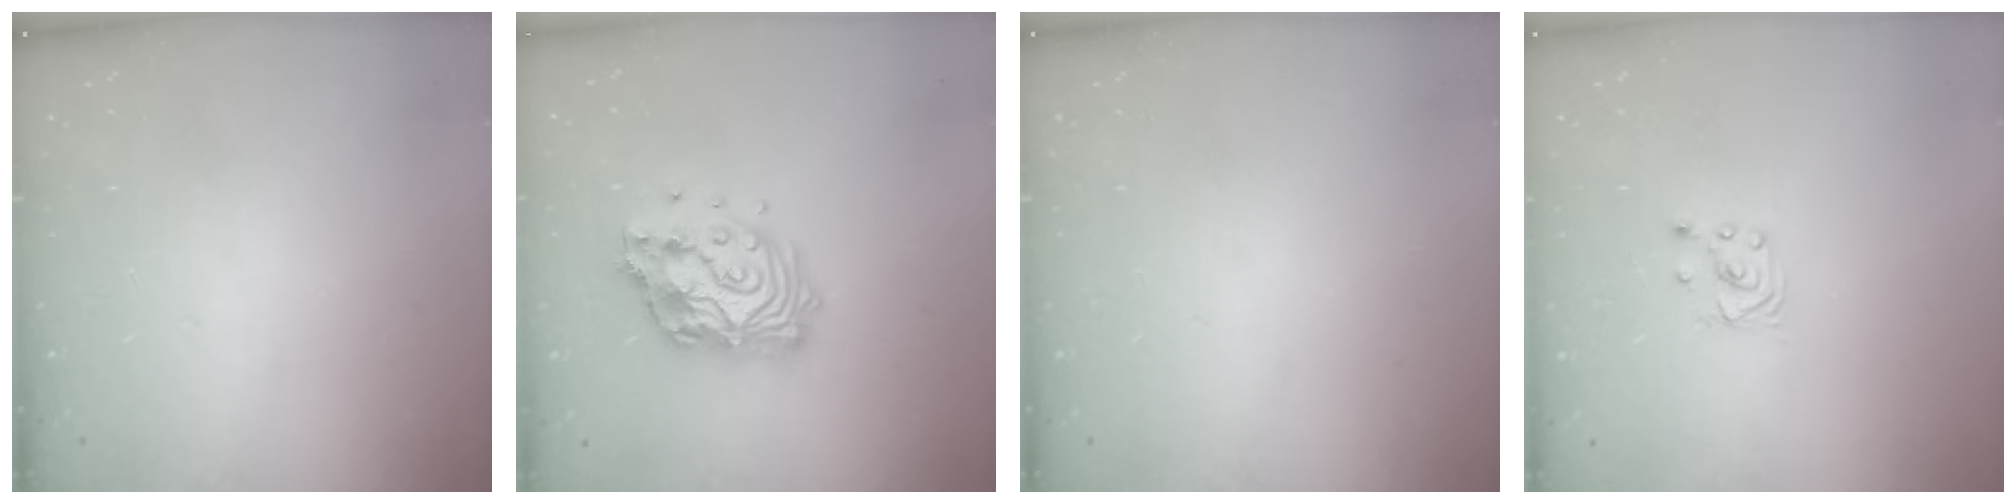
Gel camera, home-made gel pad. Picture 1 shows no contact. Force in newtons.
{"total": 14.9, "press": 14.8, "slide": 1.5}
{"total": 0.0}
{"total": 1.7, "press": 1.6, "slide": 0.1}